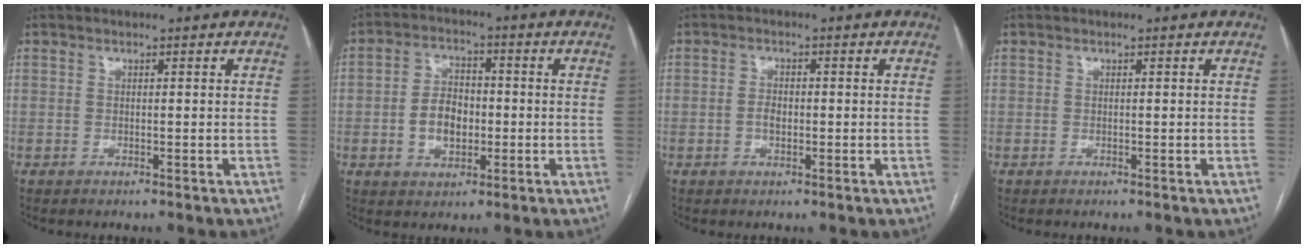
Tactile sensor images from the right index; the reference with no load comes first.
{"total": 6.8, "force": [-1.1, 4.5, 5.0], "torque": [-0.097, 0.014, -0.017]}
{"total": 2.1, "force": [-0.4, 1.2, 1.6], "torque": [-0.029, 0.004, -0.007]}
{"total": 0.0}